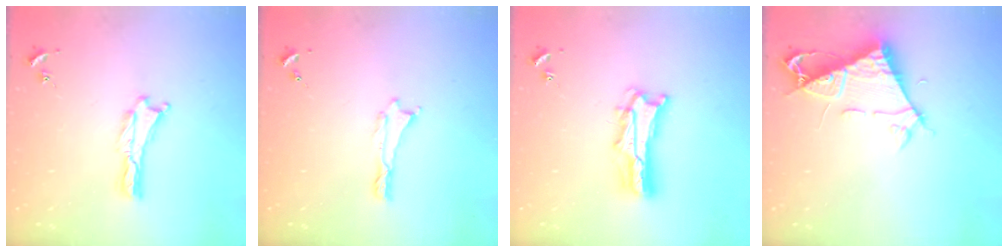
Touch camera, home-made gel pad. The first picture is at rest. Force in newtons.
{"total": 0.0}
{"total": 6.1, "press": 6.1, "slide": 0.5}
{"total": 7.6, "press": 7.6, "slide": 0.9}